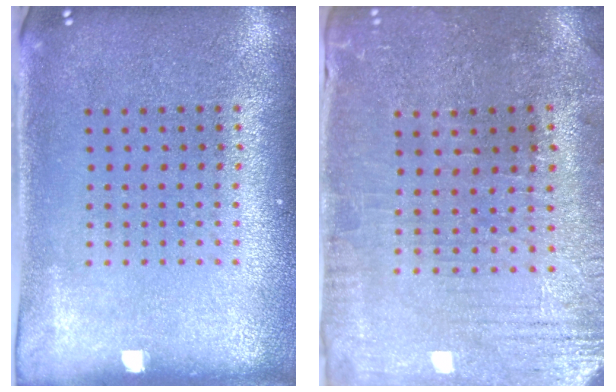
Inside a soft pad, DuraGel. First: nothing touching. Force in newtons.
{"total": 0.8, "press": 0.7, "slide": 0.4}